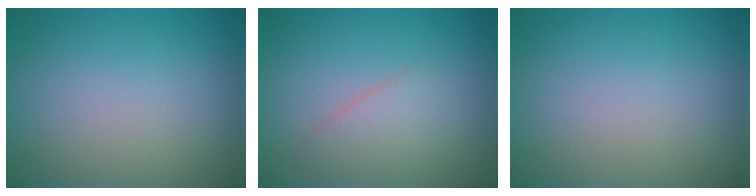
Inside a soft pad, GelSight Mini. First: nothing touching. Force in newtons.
{"total": 2.3, "press": 2.3, "slide": 0.1}
{"total": 0.0}